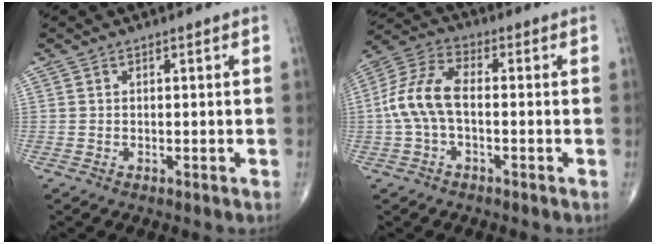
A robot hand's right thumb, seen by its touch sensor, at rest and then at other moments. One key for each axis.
{"total": 9.8, "fx": -1.0, "fy": 5.2, "fz": 8.2, "tx": -0.179, "ty": 0.032, "tz": -0.026}